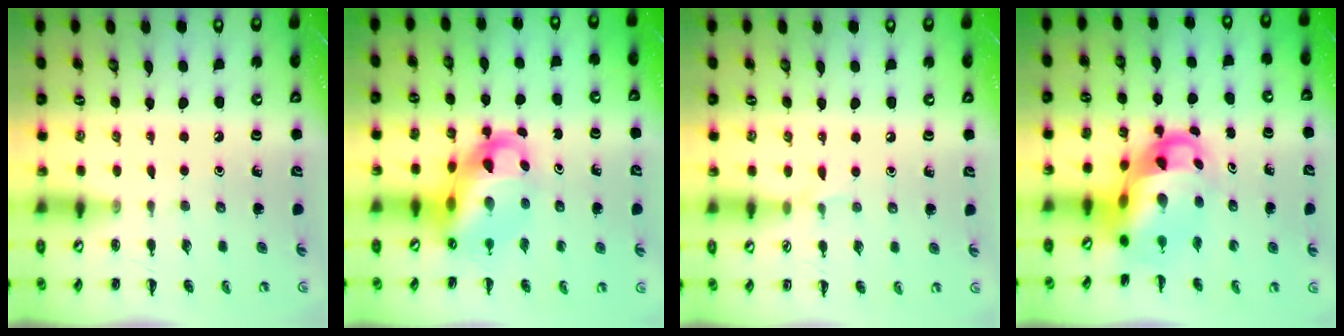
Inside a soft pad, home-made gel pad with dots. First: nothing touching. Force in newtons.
{"total": 12.8, "press": 12.4, "slide": 3.2}
{"total": 3.7, "press": 3.5, "slide": 1.4}
{"total": 7.9, "press": 7.6, "slide": 2.0}